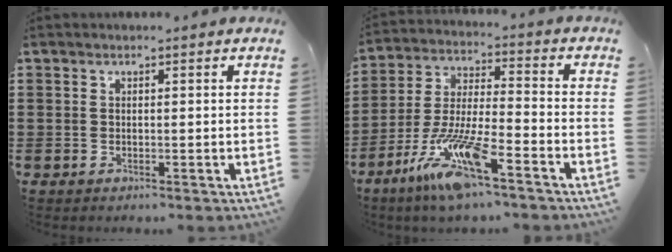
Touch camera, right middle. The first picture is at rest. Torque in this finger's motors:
{"motor_torque": [2.14, 0.00, 0.55, 0.21]}